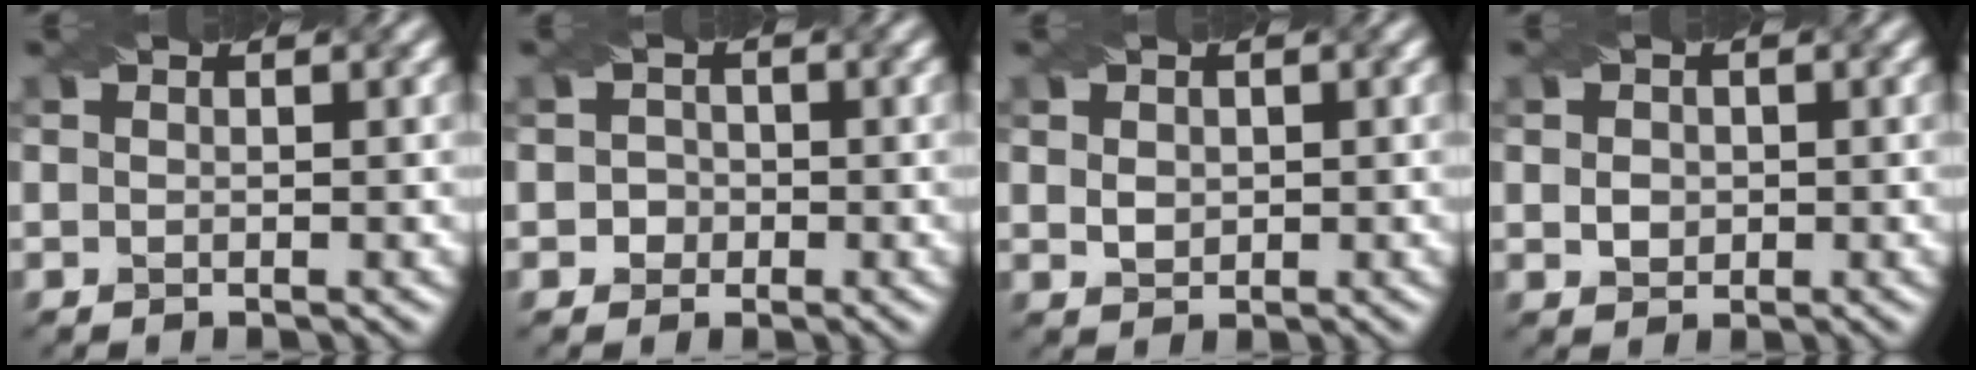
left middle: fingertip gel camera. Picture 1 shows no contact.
{"total": 1.4, "force": [-0.1, 1.4, 0.3], "torque": [0.008, 0.001, -0.005]}
{"total": 1.7, "force": [0.5, 1.4, 0.9], "torque": [-0.017, 0.001, 0.013]}
{"total": 1.8, "force": [0.2, 1.6, 0.8], "torque": [-0.018, 0.000, 0.006]}